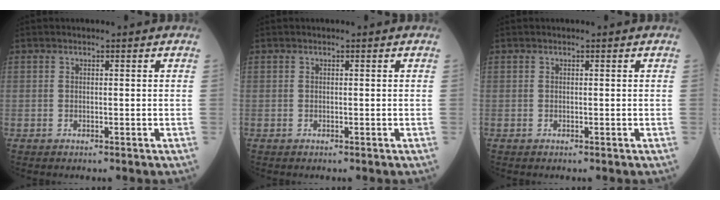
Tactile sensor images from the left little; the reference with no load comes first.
{"total": 0.0}
{"total": 0.0}